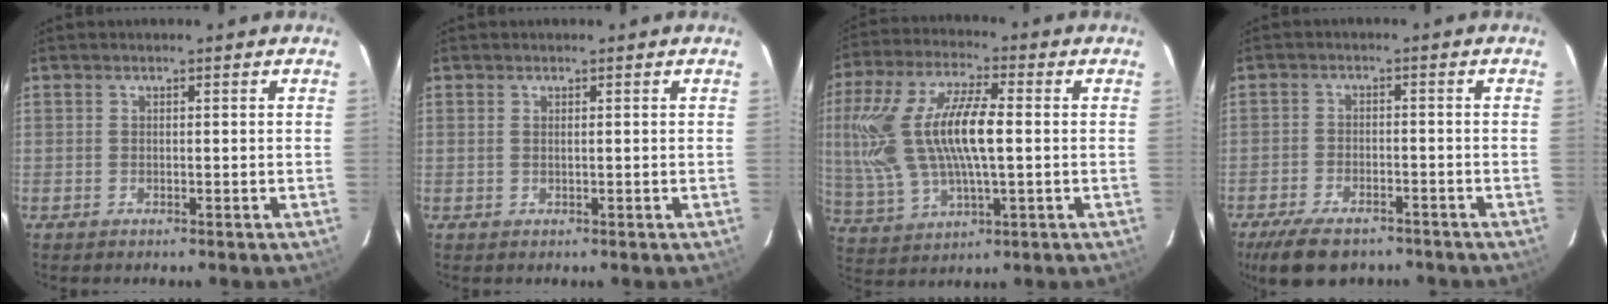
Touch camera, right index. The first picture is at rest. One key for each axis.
{"total": 0.6, "fx": 0.3, "fy": -0.2, "fz": 0.5, "tx": -0.010, "ty": 0.002, "tz": 0.006}
{"total": 20.8, "fx": 2.1, "fy": 8.9, "fz": 18.7, "tx": -0.389, "ty": 0.009, "tz": 0.050}
{"total": 10.7, "fx": -8.1, "fy": 4.6, "fz": 5.4, "tx": -0.127, "ty": -0.014, "tz": -0.130}